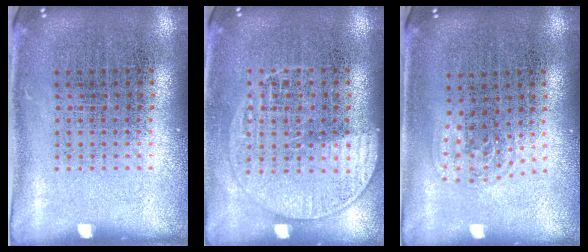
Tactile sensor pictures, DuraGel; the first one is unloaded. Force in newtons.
{"total": 1.3, "press": 1.2, "slide": 0.5}
{"total": 0.9, "press": 0.7, "slide": 0.6}